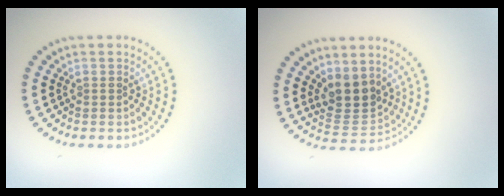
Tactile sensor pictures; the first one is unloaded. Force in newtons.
{"total": 3.8, "press": 3.1, "slide": 2.1}